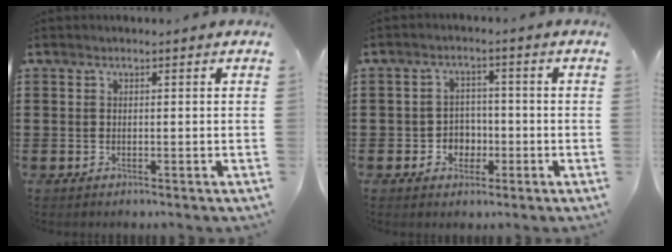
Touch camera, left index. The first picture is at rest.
{"total": 3.4, "force": [-1.3, 2.9, 1.2], "torque": [-0.031, 0.005, -0.030]}